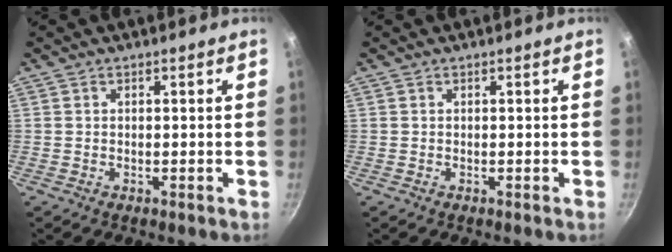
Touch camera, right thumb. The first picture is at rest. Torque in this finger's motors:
{"motor_torque": [-0.05, 0.04, -0.06, -0.02, 0.00]}